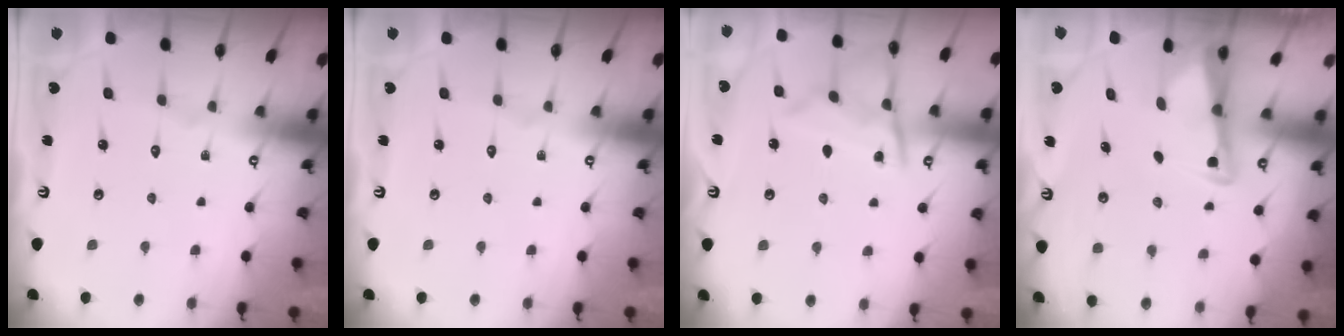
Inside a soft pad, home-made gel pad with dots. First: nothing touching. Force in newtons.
{"total": 0.0}
{"total": 10.5, "press": 10.4, "slide": 1.0}
{"total": 2.9, "press": 2.9, "slide": 0.4}